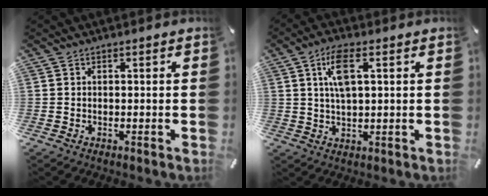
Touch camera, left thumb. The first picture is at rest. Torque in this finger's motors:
{"motor_torque": [1.09, 1.17, 0.66, -0.87, 0.09]}